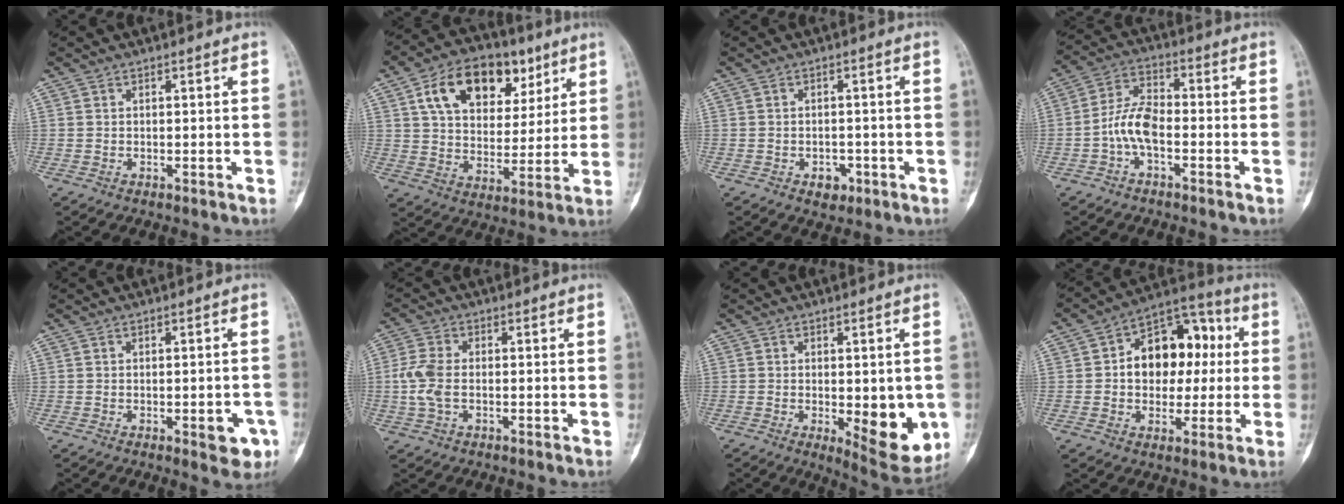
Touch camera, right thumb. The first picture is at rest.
{"total": 18.2, "force": [8.3, 11.5, 11.3], "torque": [-0.145, -0.012, 0.138]}
{"total": 3.2, "force": [-1.4, 2.3, 1.7], "torque": [-0.009, 0.006, -0.014]}
{"total": 7.6, "force": [-2.2, 3.8, 6.2], "torque": [-0.121, 0.030, -0.050]}
{"total": 5.1, "force": [-2.0, 2.1, 4.2], "torque": [-0.032, 0.007, -0.018]}
{"total": 6.0, "force": [-0.6, 3.5, 4.8], "torque": [-0.120, 0.009, -0.015]}
{"total": 11.3, "force": [-2.2, 4.5, 10.1], "torque": [-0.103, -0.019, -0.018]}
{"total": 15.7, "force": [1.7, 10.8, 11.3], "torque": [-0.111, 0.031, 0.018]}